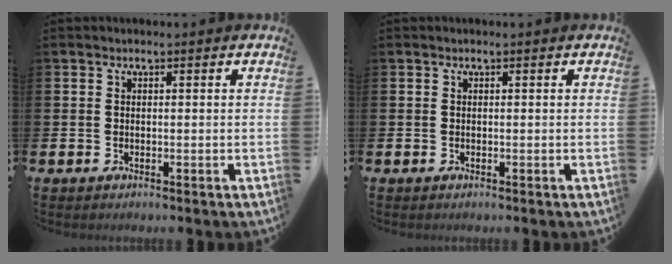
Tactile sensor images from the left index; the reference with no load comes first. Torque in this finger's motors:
{"motor_torque": [-0.07, 0.06, 0.04, 0.01]}